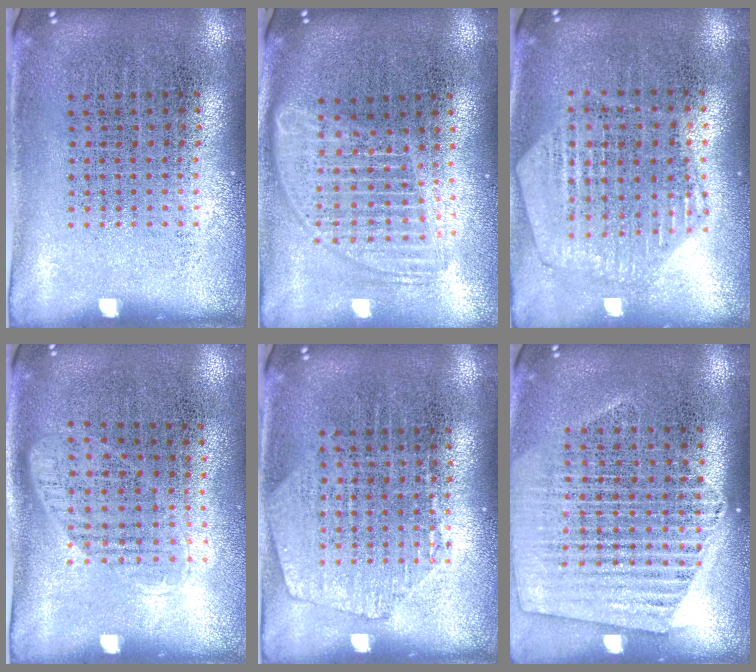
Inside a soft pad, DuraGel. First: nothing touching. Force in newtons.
{"total": 1.8, "press": 1.5, "slide": 0.9}
{"total": 1.2, "press": 1.2, "slide": 0.1}
{"total": 1.1, "press": 0.9, "slide": 0.6}
{"total": 1.2, "press": 1.2, "slide": 0.2}
{"total": 1.6, "press": 1.4, "slide": 0.6}